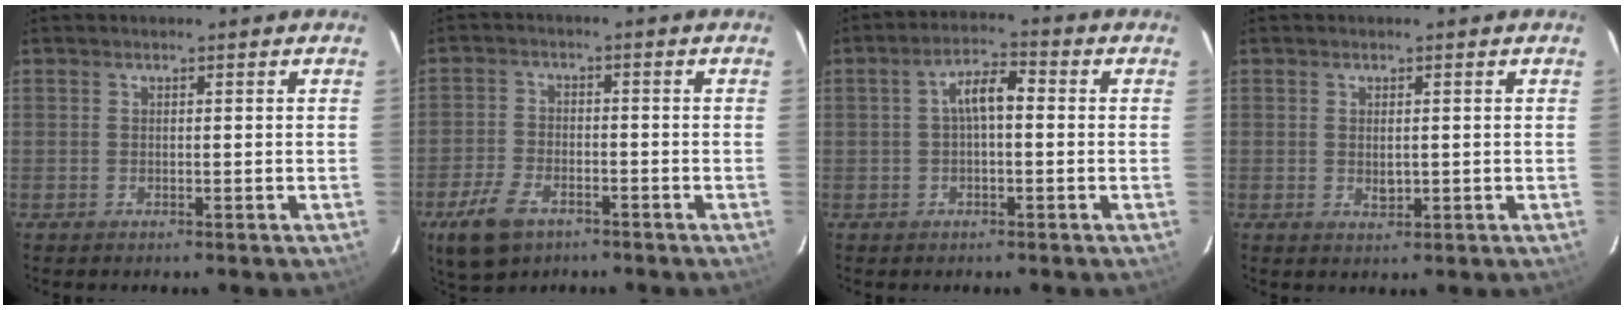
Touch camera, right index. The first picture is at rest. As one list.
[{"total": 9.0, "force": [-5.6, 4.9, 5.1], "torque": [-0.132, -0.007, -0.103]}, {"total": 5.1, "force": [0.0, 2.0, 4.7], "torque": [-0.087, 0.018, 0.002]}, {"total": 2.2, "force": [0.0, 1.2, 1.9], "torque": [-0.030, -0.001, 0.002]}]